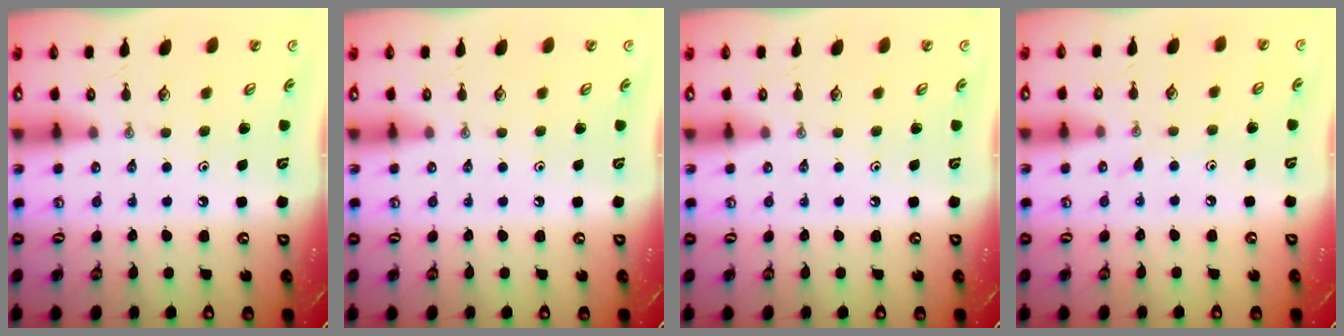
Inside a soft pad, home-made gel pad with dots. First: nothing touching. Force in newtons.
{"total": 0.0}
{"total": 0.0}
{"total": 4.0, "press": 4.0, "slide": 0.5}